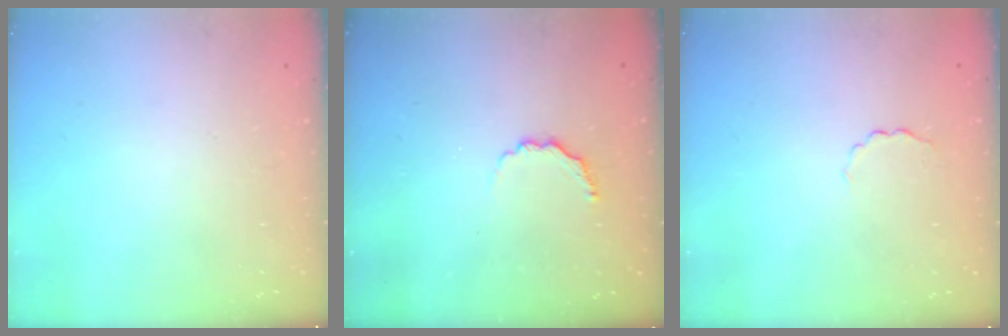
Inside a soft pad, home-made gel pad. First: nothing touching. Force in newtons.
{"total": 4.7, "press": 4.6, "slide": 1.1}
{"total": 2.0, "press": 1.9, "slide": 0.5}